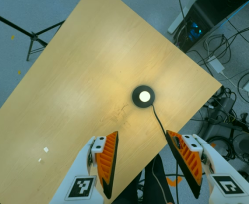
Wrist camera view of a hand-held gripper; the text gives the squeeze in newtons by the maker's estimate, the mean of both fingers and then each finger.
{"total": 0.0}